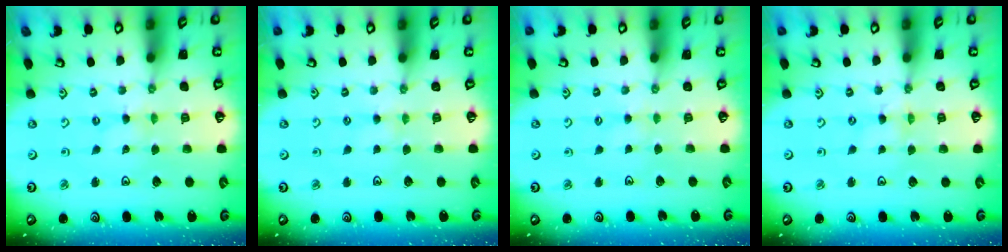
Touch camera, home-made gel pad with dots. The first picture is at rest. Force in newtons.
{"total": 2.1, "press": 2.1, "slide": 0.3}
{"total": 1.7, "press": 1.7, "slide": 0.3}
{"total": 0.0}